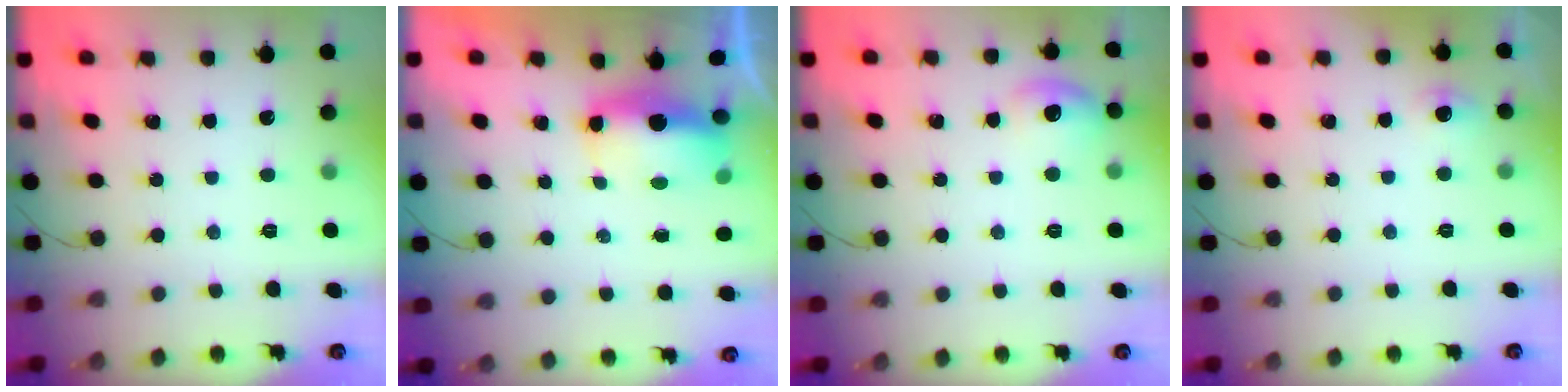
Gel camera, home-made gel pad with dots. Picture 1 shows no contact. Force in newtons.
{"total": 6.0, "press": 5.9, "slide": 1.0}
{"total": 10.5, "press": 7.9, "slide": 7.0}
{"total": 11.7, "press": 4.5, "slide": 10.8}